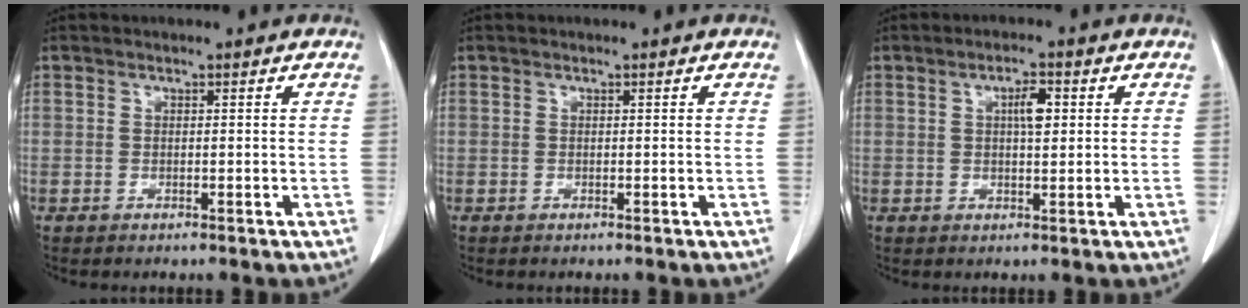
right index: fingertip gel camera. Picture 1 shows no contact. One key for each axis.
{"total": 0.0}
{"total": 3.5, "fx": 0.9, "fy": 1.0, "fz": 3.2, "tx": -0.053, "ty": 0.005, "tz": 0.013}